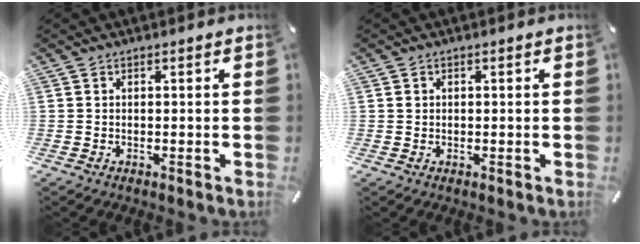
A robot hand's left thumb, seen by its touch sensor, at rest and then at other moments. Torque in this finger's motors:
{"motor_torque": [-0.09, -0.38, -0.15, -0.12, 0.00]}